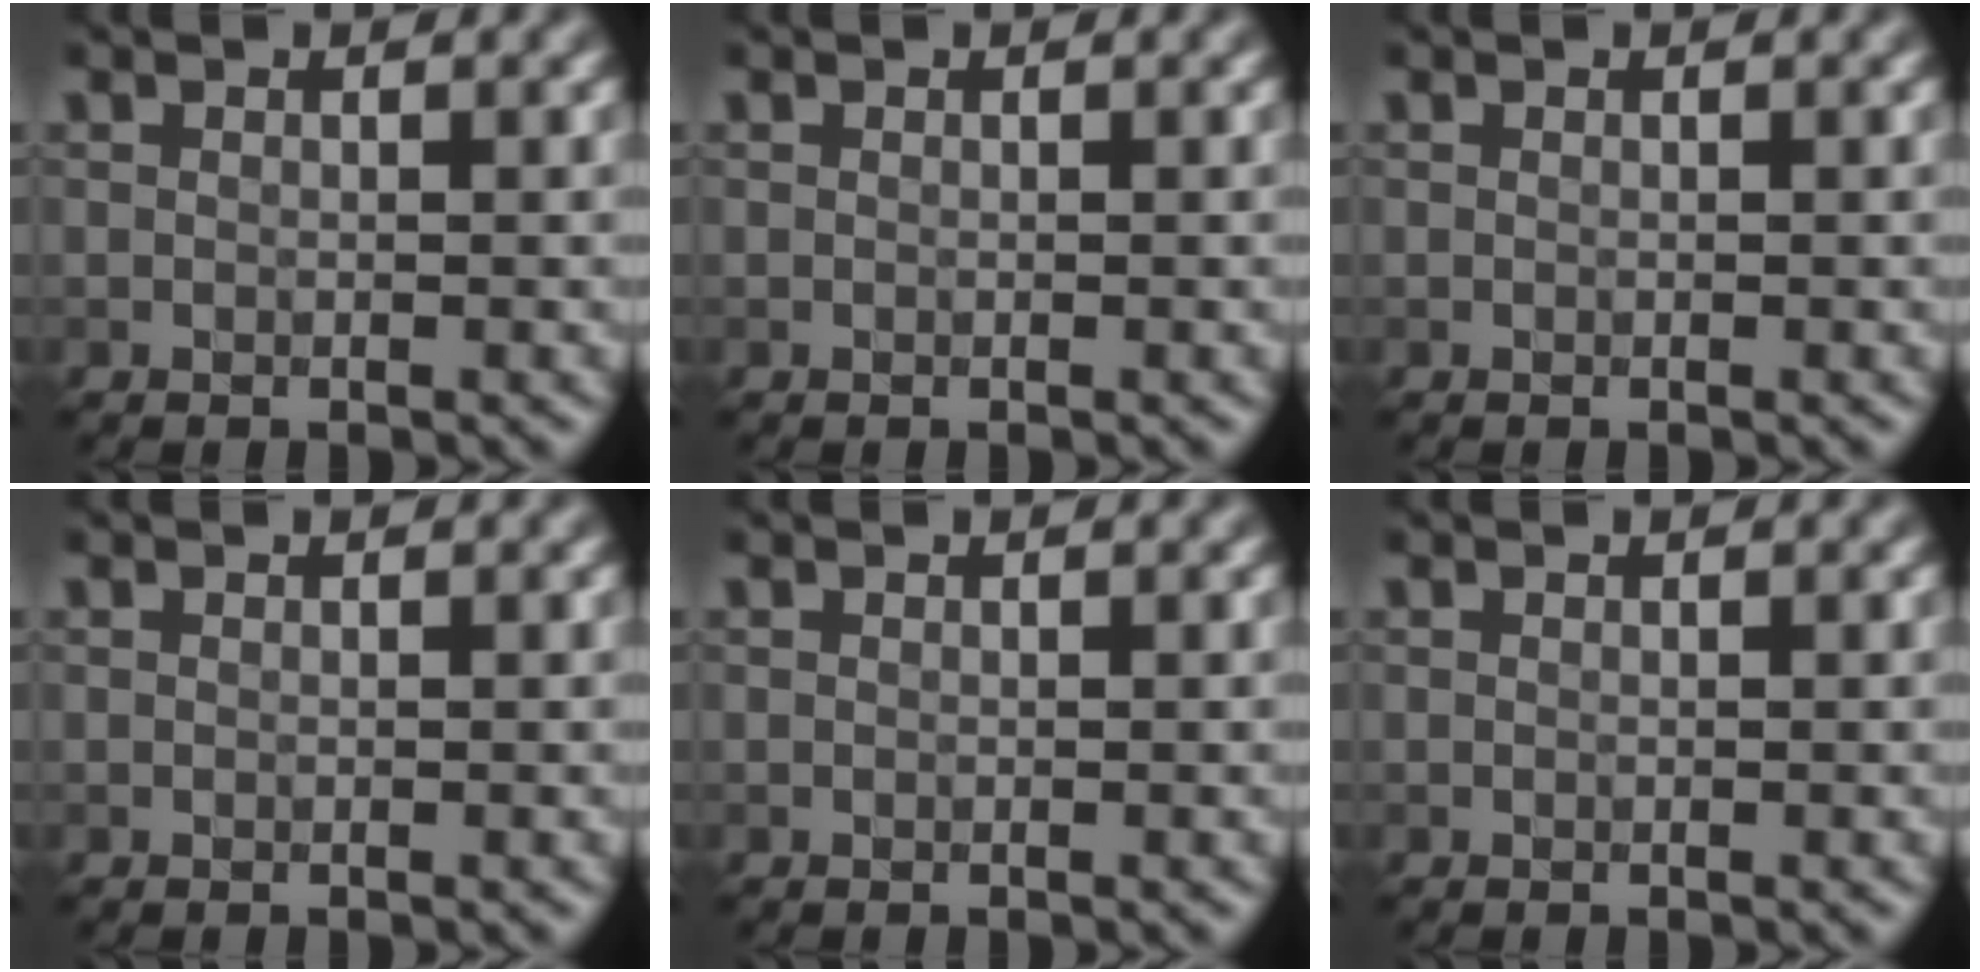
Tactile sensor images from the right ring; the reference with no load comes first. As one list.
[{"total": 0.0}, {"total": 0.0}, {"total": 0.0}, {"total": 0.0}, {"total": 0.0}]